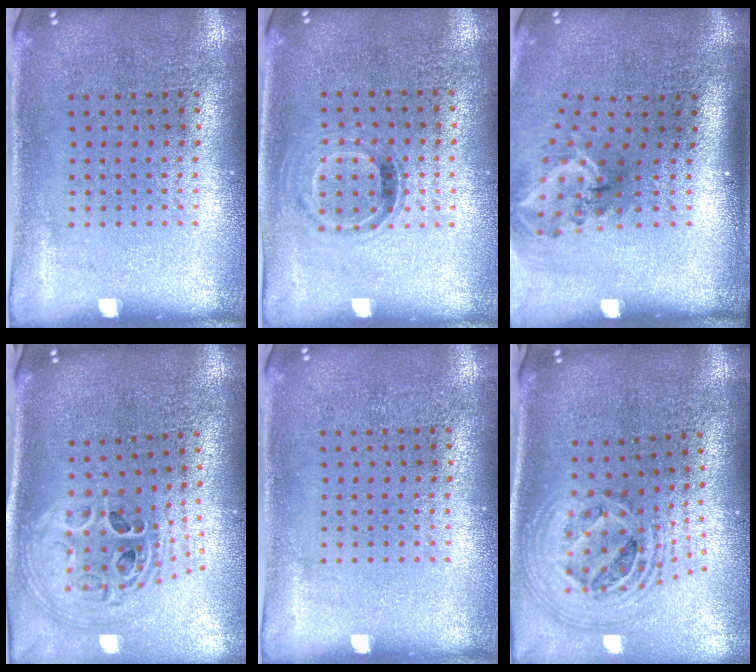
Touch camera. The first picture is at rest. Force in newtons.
{"total": 0.8, "press": 0.7, "slide": 0.4}
{"total": 2.1, "press": 1.3, "slide": 1.6}
{"total": 1.9, "press": 1.6, "slide": 1.1}
{"total": 0.0}
{"total": 2.5, "press": 1.8, "slide": 1.7}